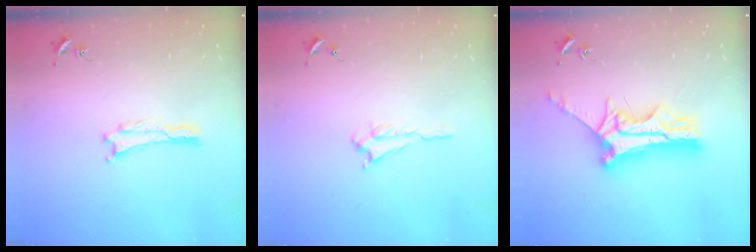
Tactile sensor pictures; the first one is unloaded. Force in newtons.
{"total": 0.7, "press": 0.7, "slide": 0.2}
{"total": 10.8, "press": 10.8, "slide": 0.6}